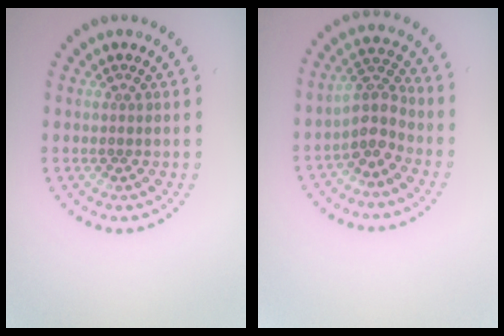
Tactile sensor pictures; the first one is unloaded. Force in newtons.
{"total": 3.0, "press": 2.4, "slide": 1.7}